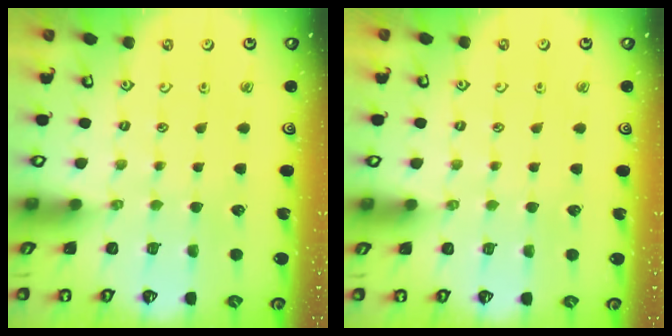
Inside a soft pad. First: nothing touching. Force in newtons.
{"total": 0.0}